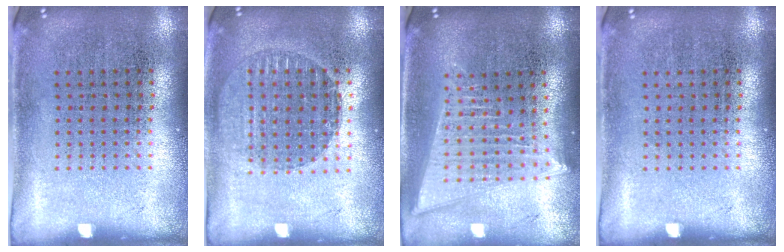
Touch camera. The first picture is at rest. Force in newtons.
{"total": 1.4, "press": 1.2, "slide": 0.6}
{"total": 2.0, "press": 1.8, "slide": 1.0}
{"total": 0.0}